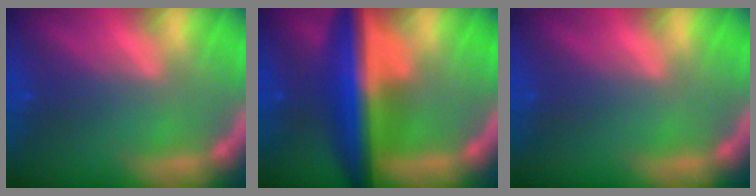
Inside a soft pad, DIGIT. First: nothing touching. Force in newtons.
{"total": 10.0}
{"total": 0.0}